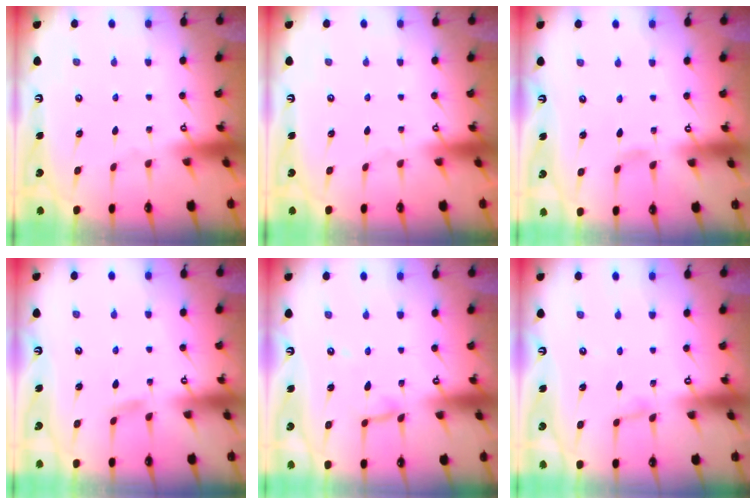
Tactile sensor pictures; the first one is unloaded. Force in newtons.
{"total": 0.0}
{"total": 3.7, "press": 3.6, "slide": 0.3}
{"total": 4.7, "press": 4.6, "slide": 0.6}
{"total": 5.7, "press": 5.7, "slide": 0.2}
{"total": 3.2, "press": 3.2, "slide": 0.3}